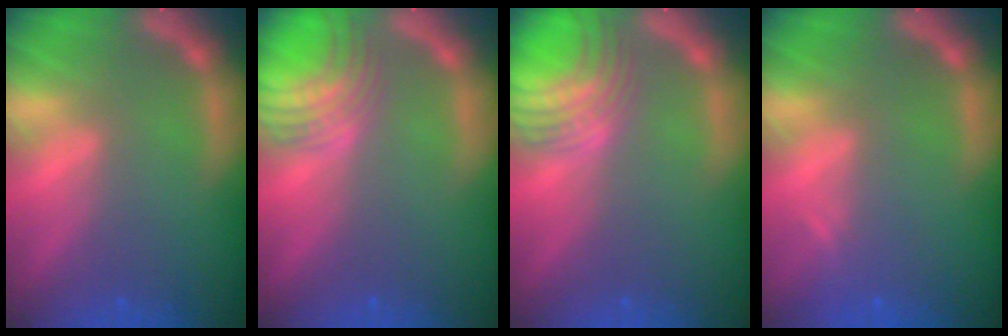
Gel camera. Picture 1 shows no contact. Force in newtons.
{"total": 6.6}
{"total": 7.5}
{"total": 0.9}